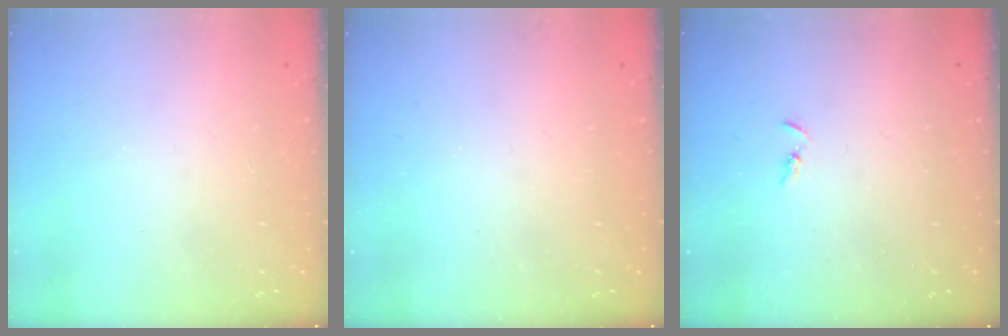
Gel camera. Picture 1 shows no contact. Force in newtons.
{"total": 0.0}
{"total": 1.5, "press": 1.5, "slide": 0.4}